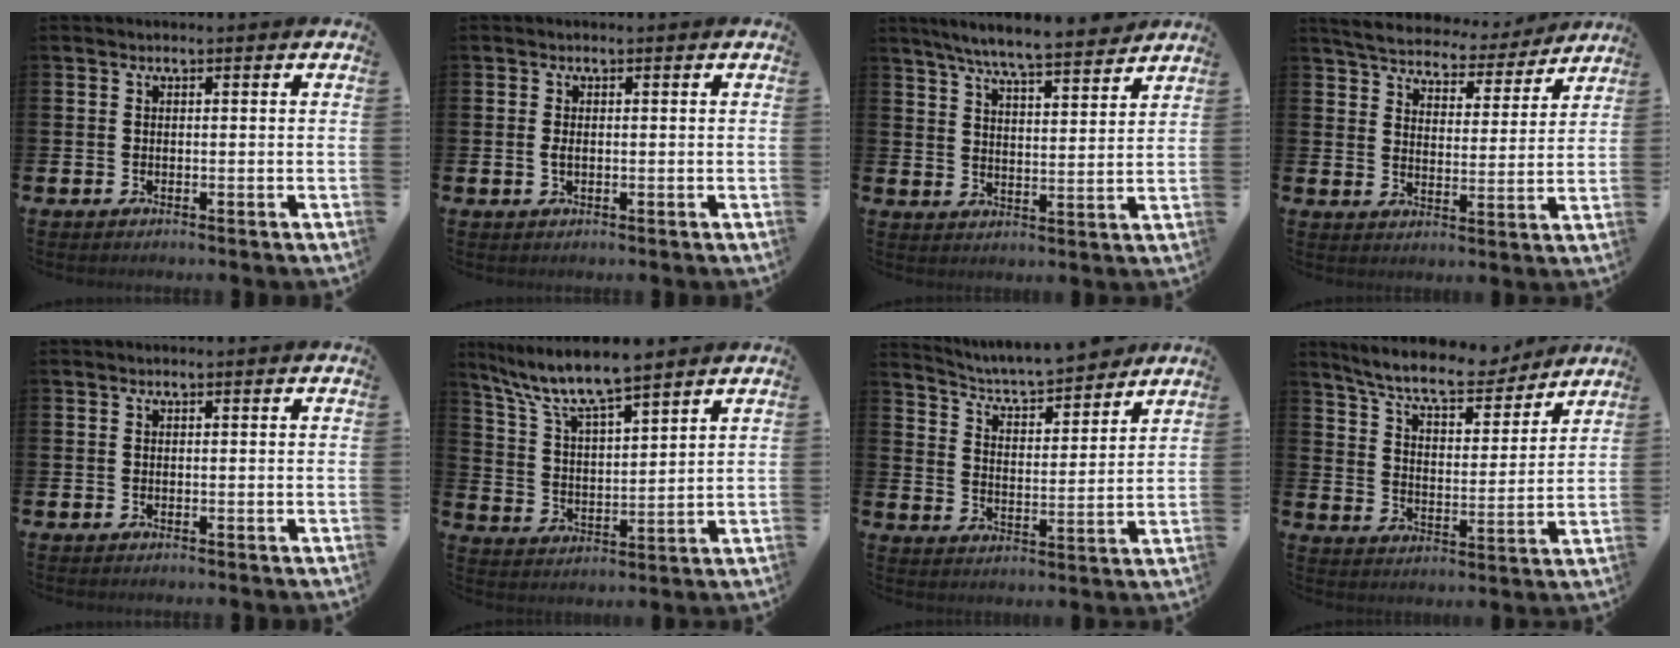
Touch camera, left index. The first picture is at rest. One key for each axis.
{"total": 1.0, "fx": -0.1, "fy": 0.5, "fz": 0.9, "tx": -0.018, "ty": 0.003, "tz": -0.003}
{"total": 7.3, "fx": 6.9, "fy": 0.1, "fz": 2.3, "tx": -0.064, "ty": -0.042, "tz": 0.120}
{"total": 6.0, "fx": 5.7, "fy": 1.3, "fz": 0.9, "tx": -0.044, "ty": -0.045, "tz": 0.097}
{"total": 0.0}
{"total": 8.7, "fx": 7.8, "fy": 1.1, "fz": 3.6, "tx": -0.103, "ty": -0.038, "tz": 0.139}
{"total": 6.3, "fx": 6.1, "fy": 0.6, "fz": 1.4, "tx": -0.060, "ty": -0.046, "tz": 0.105}
{"total": 8.8, "fx": 8.1, "fy": 1.6, "fz": 2.9, "tx": -0.077, "ty": -0.054, "tz": 0.141}